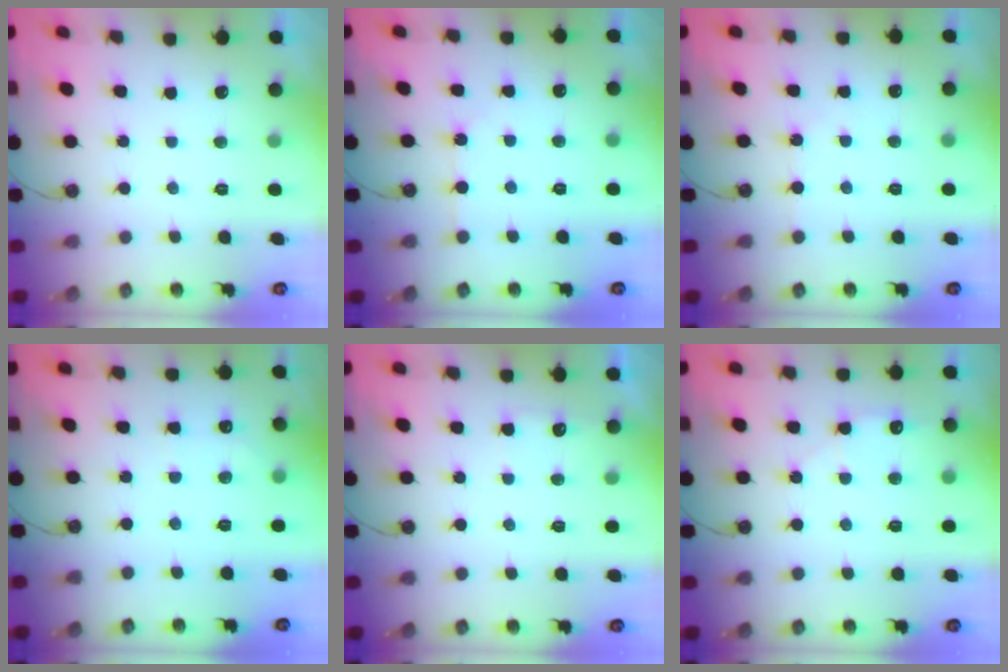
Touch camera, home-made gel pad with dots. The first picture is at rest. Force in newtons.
{"total": 3.8, "press": 3.8, "slide": 0.6}
{"total": 2.9, "press": 2.8, "slide": 0.5}
{"total": 4.1, "press": 4.0, "slide": 0.6}
{"total": 4.2, "press": 4.1, "slide": 0.6}
{"total": 5.7, "press": 5.6, "slide": 0.7}